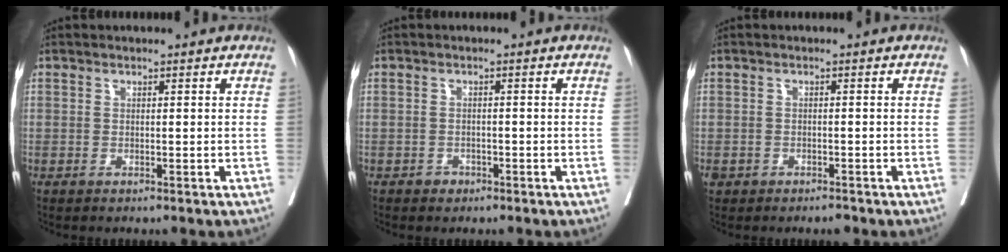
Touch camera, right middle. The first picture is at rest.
{"total": 1.2, "force": [-0.8, 0.9, 0.2], "torque": [-0.002, 0.004, -0.013]}
{"total": 1.6, "force": [-1.2, 0.9, 0.5], "torque": [-0.008, 0.001, -0.015]}